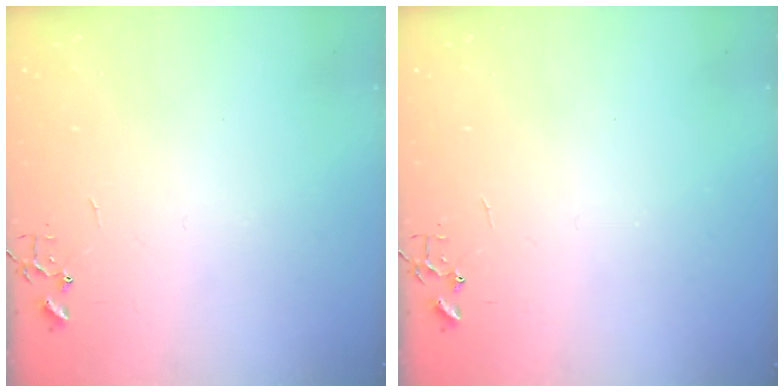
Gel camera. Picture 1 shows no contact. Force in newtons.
{"total": 0.0}